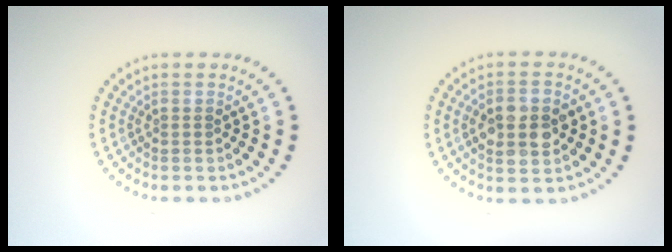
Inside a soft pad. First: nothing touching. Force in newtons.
{"total": 4.5, "press": 4.5, "slide": 0.1}